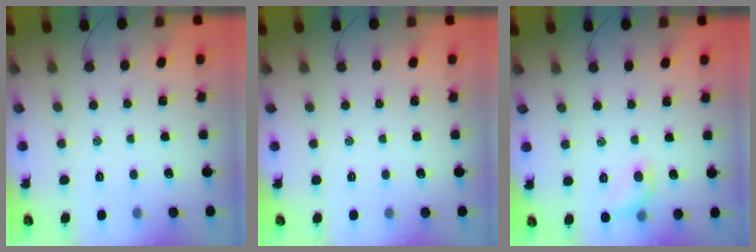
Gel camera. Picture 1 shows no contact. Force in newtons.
{"total": 0.0}
{"total": 7.4, "press": 7.3, "slide": 1.1}